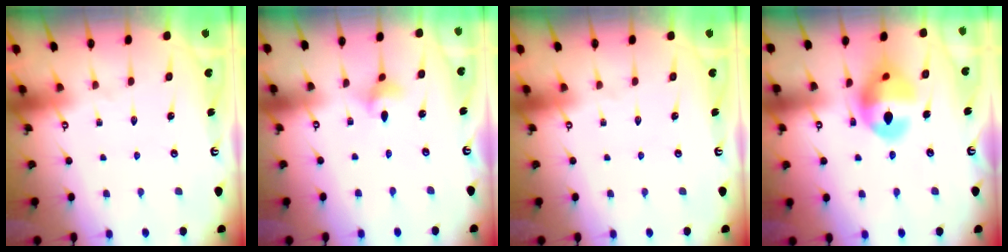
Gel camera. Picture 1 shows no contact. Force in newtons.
{"total": 2.9, "press": 2.9, "slide": 0.5}
{"total": 0.0}
{"total": 14.8, "press": 14.0, "slide": 4.8}